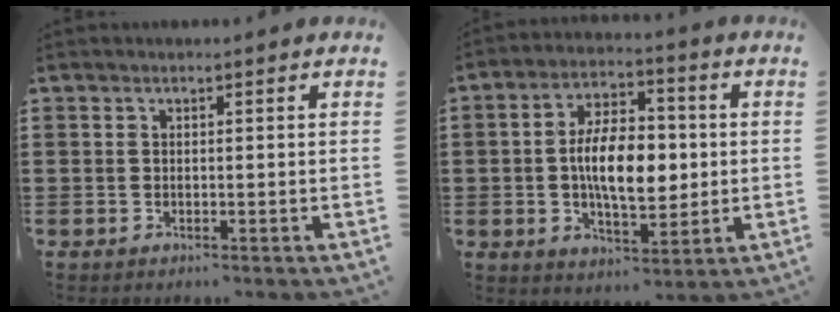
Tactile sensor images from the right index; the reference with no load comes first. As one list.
[{"total": 9.8, "force": [-0.2, 5.1, 8.4], "torque": [-0.146, 0.000, -0.010]}]